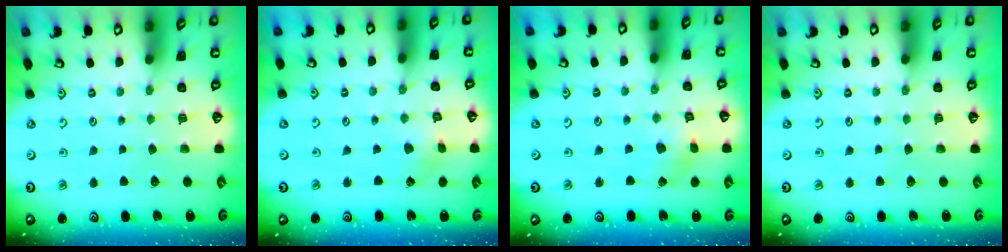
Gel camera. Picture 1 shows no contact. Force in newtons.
{"total": 1.4, "press": 1.3, "slide": 0.3}
{"total": 2.4, "press": 2.3, "slide": 0.5}
{"total": 0.0}